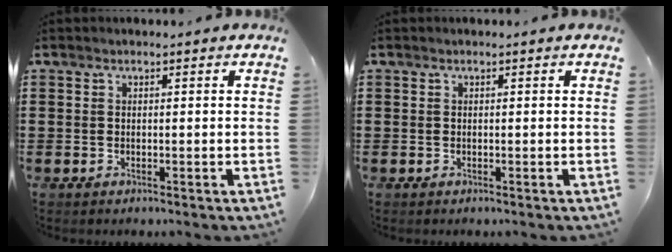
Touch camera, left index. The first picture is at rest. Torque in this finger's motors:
{"motor_torque": [-0.03, -0.02, 0.00, 0.00]}